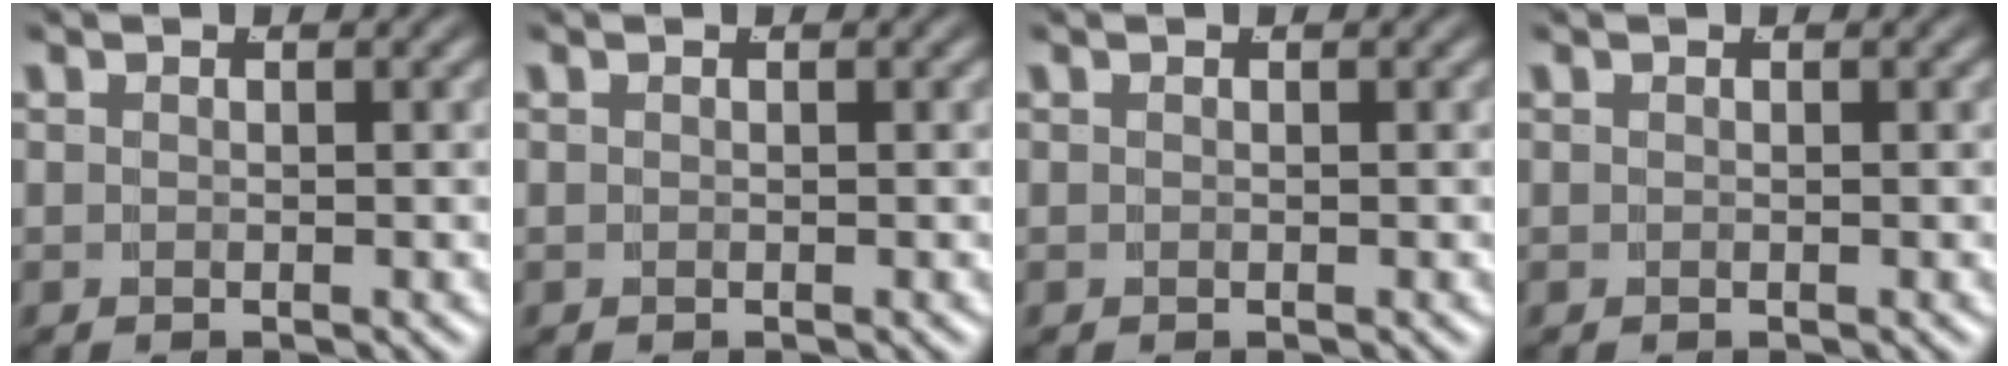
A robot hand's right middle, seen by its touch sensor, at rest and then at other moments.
{"total": 0.0}
{"total": 0.0}
{"total": 0.0}